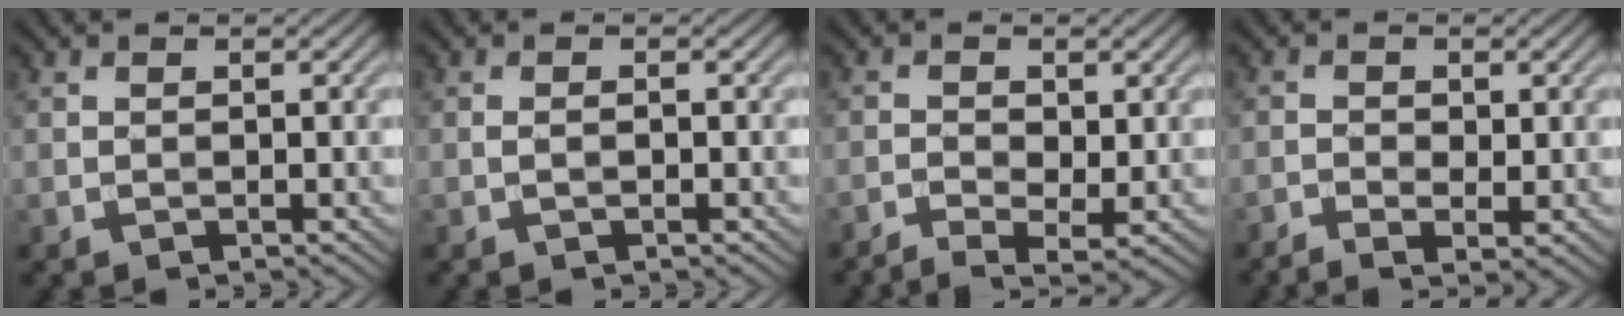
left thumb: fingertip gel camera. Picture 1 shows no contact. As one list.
[{"total": 0.8, "force": [-0.3, 0.1, 0.7], "torque": [-0.014, 0.000, -0.006]}, {"total": 3.2, "force": [-1.4, 1.3, 2.5], "torque": [-0.052, -0.005, -0.028]}, {"total": 2.7, "force": [-1.1, 1.1, 2.1], "torque": [-0.044, -0.005, -0.020]}]